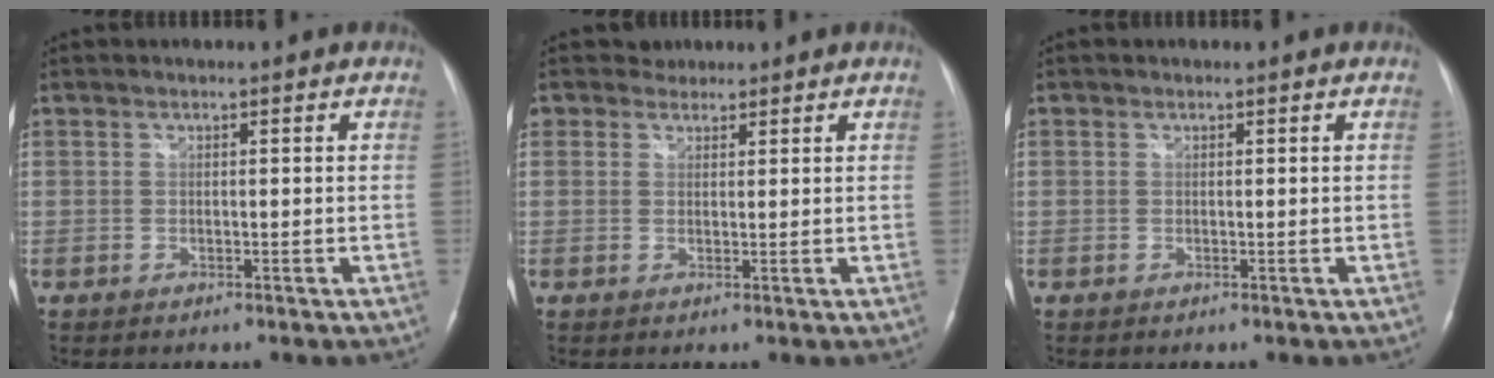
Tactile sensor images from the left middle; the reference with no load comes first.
{"total": 1.9, "force": [1.5, 1.0, -0.5], "torque": [0.011, 0.006, 0.018]}
{"total": 0.0}